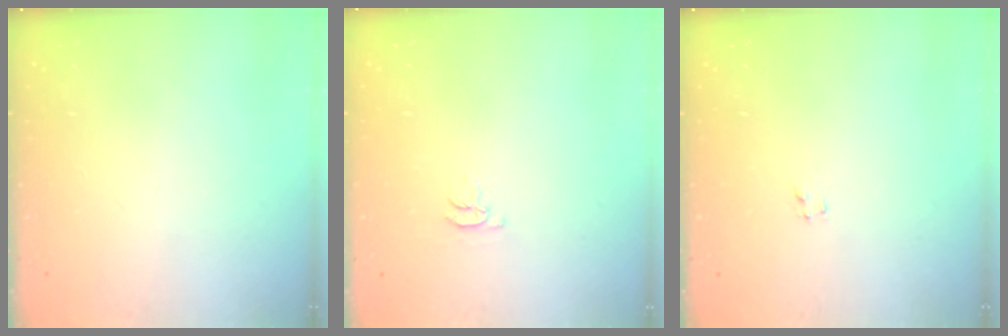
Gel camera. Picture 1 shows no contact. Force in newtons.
{"total": 2.8, "press": 2.8, "slide": 0.4}
{"total": 2.0, "press": 2.0, "slide": 0.2}